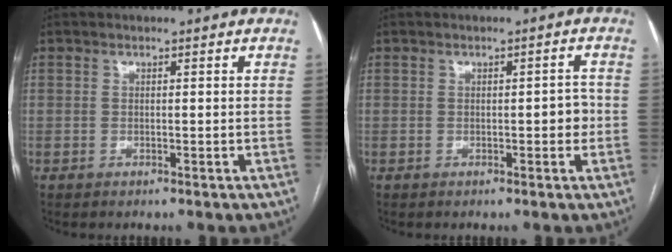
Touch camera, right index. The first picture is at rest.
{"total": 2.2, "force": [-0.3, 1.0, 2.0], "torque": [-0.018, 0.007, -0.004]}